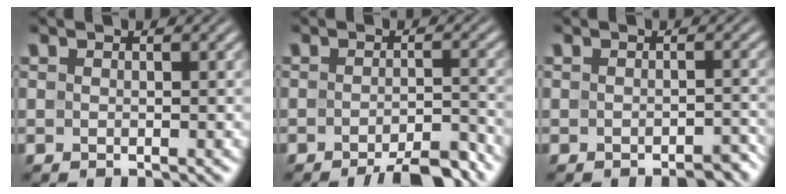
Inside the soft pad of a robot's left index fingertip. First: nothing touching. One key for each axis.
{"total": 4.9, "fx": -3.8, "fy": 1.0, "fz": 3.0, "tx": -0.038, "ty": 0.003, "tz": -0.055}
{"total": 1.7, "fx": -1.4, "fy": 0.6, "fz": 0.8, "tx": -0.008, "ty": 0.004, "tz": -0.014}